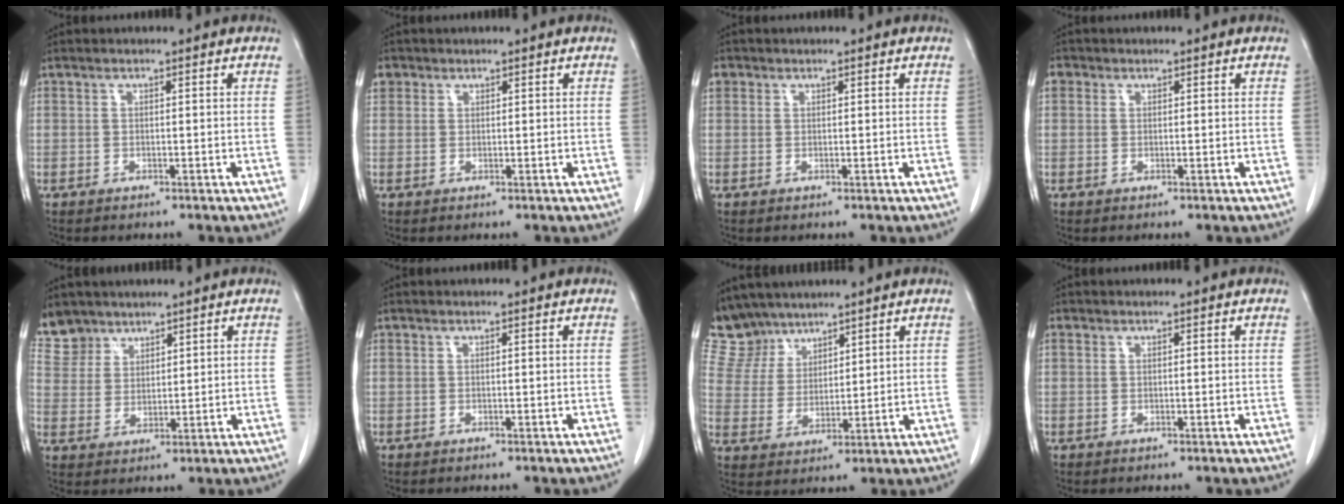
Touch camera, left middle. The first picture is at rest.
{"total": 2.4, "force": [1.2, 2.0, 0.4], "torque": [-0.003, 0.013, 0.023]}
{"total": 1.8, "force": [0.8, 1.5, 0.3], "torque": [-0.003, 0.014, 0.015]}
{"total": 1.7, "force": [0.8, 1.5, 0.4], "torque": [-0.004, 0.012, 0.011]}
{"total": 6.3, "force": [5.2, 3.5, 0.2], "torque": [-0.002, 0.003, 0.111]}
{"total": 0.0}
{"total": 8.5, "force": [7.5, 4.0, 0.3], "torque": [-0.011, 0.009, 0.160]}
{"total": 0.6, "force": [0.3, 0.5, 0.1], "torque": [-0.001, 0.009, 0.006]}